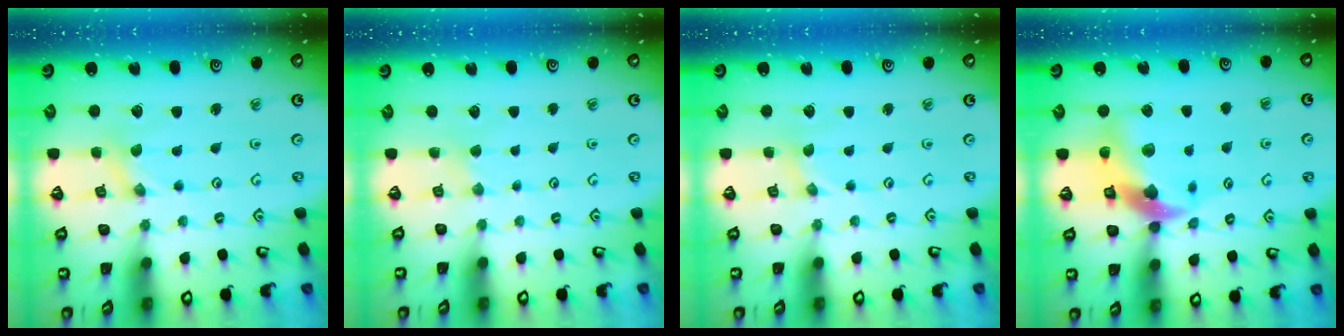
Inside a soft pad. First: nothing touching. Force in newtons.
{"total": 1.4, "press": 1.4, "slide": 0.4}
{"total": 0.0}
{"total": 13.0, "press": 12.9, "slide": 1.8}